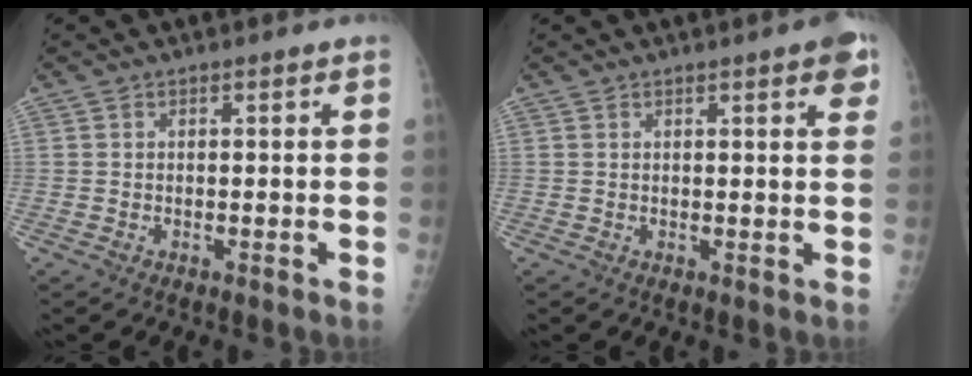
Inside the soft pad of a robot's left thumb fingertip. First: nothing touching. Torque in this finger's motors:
{"motor_torque": [0.42, 0.45, 0.43, -0.19, 0.00]}